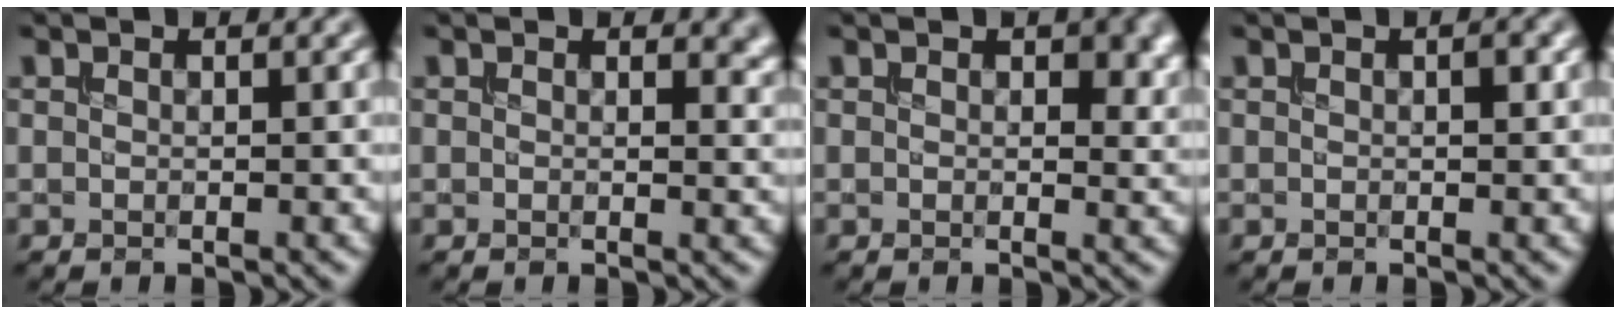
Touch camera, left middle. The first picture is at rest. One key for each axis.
{"total": 1.7, "fx": 0.8, "fy": 1.1, "fz": 1.0, "tx": -0.013, "ty": -0.005, "tz": 0.012}
{"total": 3.3, "fx": 1.1, "fy": 2.0, "fz": 2.4, "tx": -0.027, "ty": -0.003, "tz": 0.015}
{"total": 0.8, "fx": 0.1, "fy": 0.3, "fz": 0.7, "tx": -0.011, "ty": 0.000, "tz": 0.002}